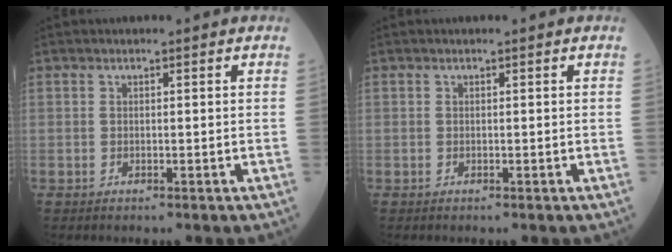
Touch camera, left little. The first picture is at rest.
{"total": 0.0}